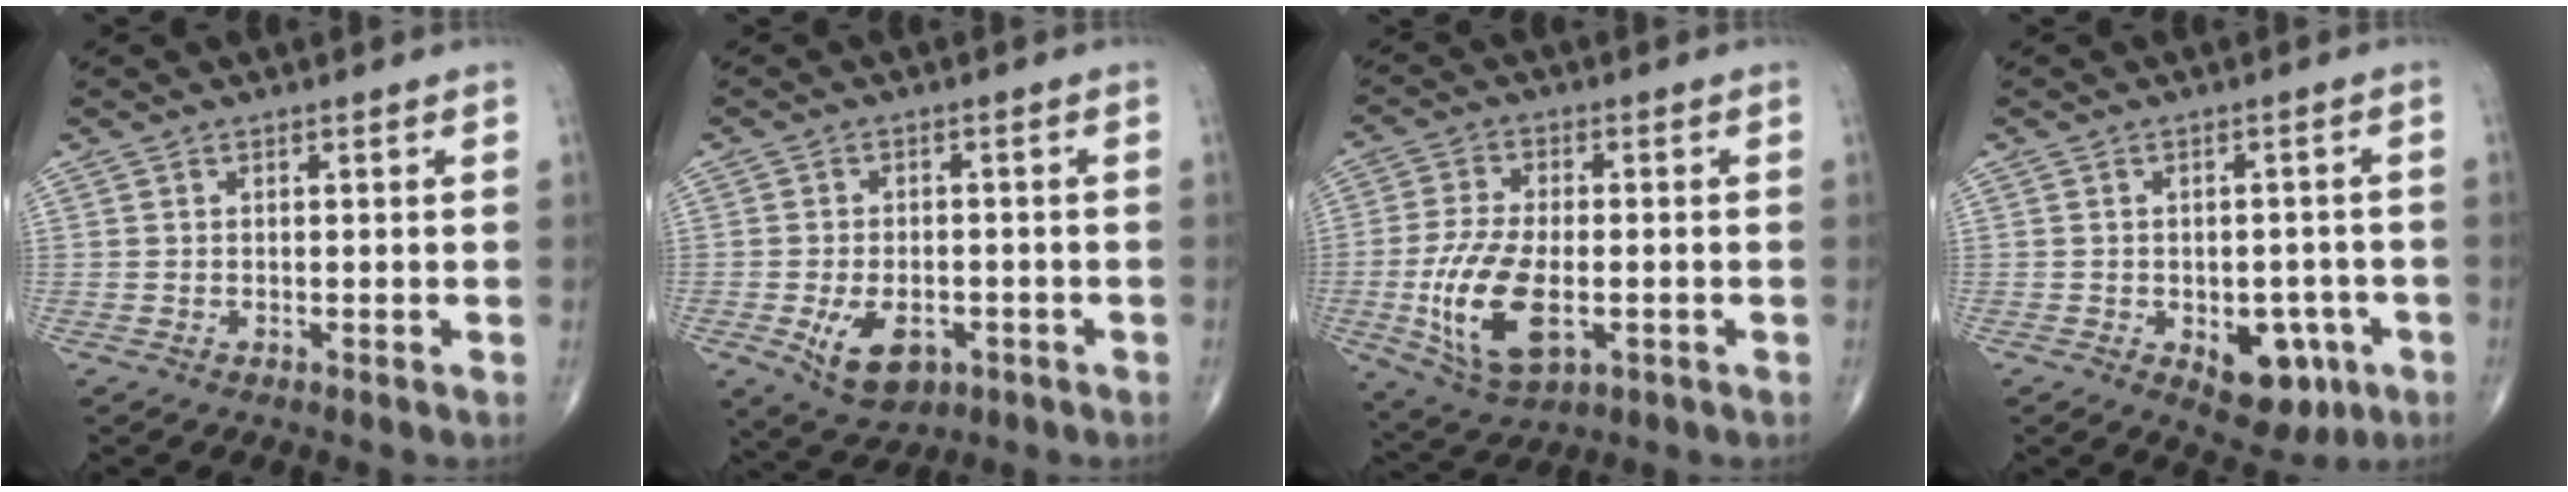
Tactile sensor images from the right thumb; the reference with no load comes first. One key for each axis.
{"total": 8.4, "fx": -2.9, "fy": 5.1, "fz": 5.9, "tx": -0.087, "ty": 0.004, "tz": -0.038}
{"total": 14.2, "fx": -3.0, "fy": 7.1, "fz": 11.9, "tx": -0.237, "ty": -0.003, "tz": -0.046}
{"total": 9.7, "fx": -3.6, "fy": 5.8, "fz": 6.8, "tx": -0.048, "ty": 0.014, "tz": -0.037}